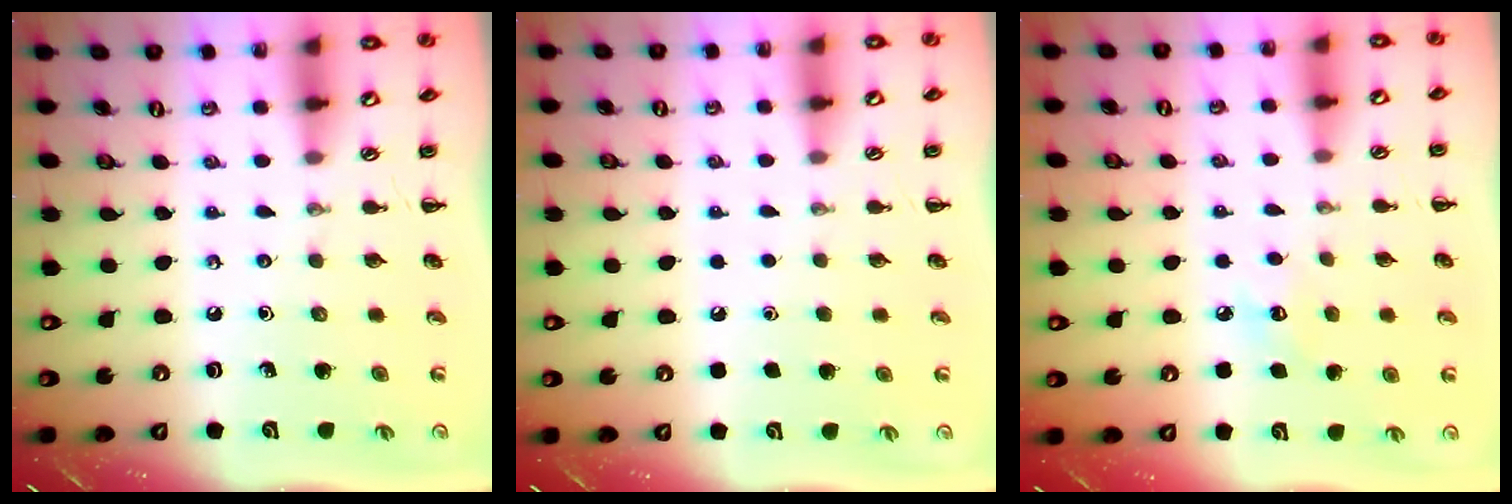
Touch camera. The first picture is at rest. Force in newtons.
{"total": 1.7, "press": 1.7, "slide": 0.1}
{"total": 6.4, "press": 6.1, "slide": 1.8}